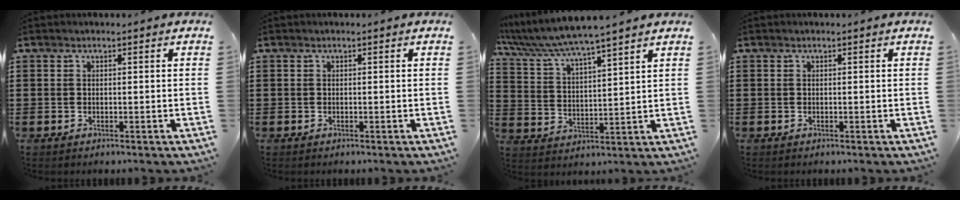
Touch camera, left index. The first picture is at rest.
{"total": 0.0}
{"total": 6.0, "force": [5.4, -0.3, 2.7], "torque": [-0.075, -0.032, 0.089]}
{"total": 0.0}